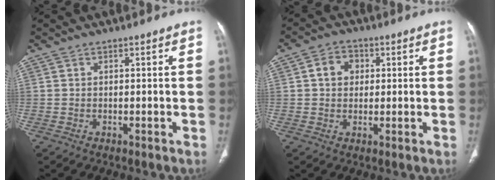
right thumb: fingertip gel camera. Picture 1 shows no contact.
{"total": 5.2, "force": [1.1, 4.3, 2.7], "torque": [-0.022, 0.008, 0.012]}